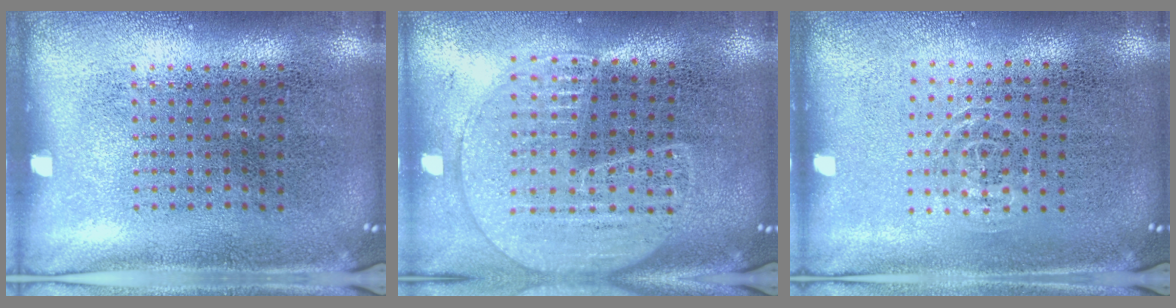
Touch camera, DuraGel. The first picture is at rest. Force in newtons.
{"total": 1.8, "press": 1.7, "slide": 0.6}
{"total": 0.9, "press": 0.6, "slide": 0.7}